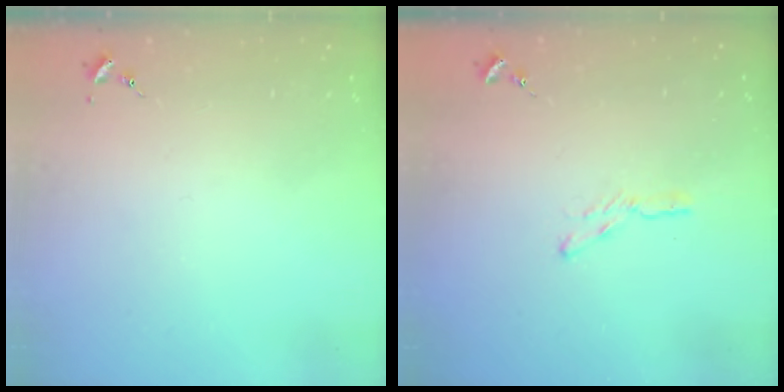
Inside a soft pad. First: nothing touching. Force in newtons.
{"total": 4.0, "press": 4.0, "slide": 0.4}